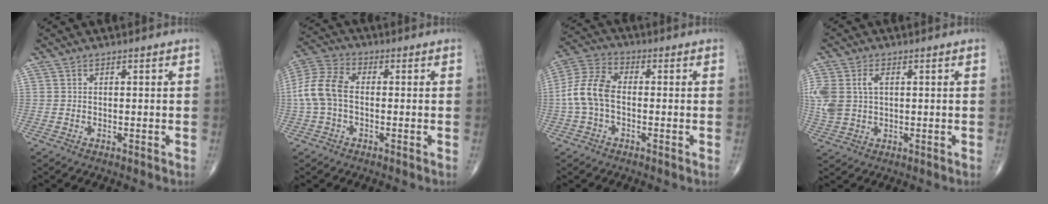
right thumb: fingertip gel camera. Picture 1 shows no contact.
{"total": 9.3, "force": [-0.6, 5.9, 7.1], "torque": [-0.155, 0.027, -0.023]}
{"total": 9.3, "force": [-1.1, 5.7, 7.2], "torque": [-0.154, 0.029, -0.031]}
{"total": 9.0, "force": [1.6, 6.0, 6.5], "torque": [-0.165, 0.010, 0.040]}